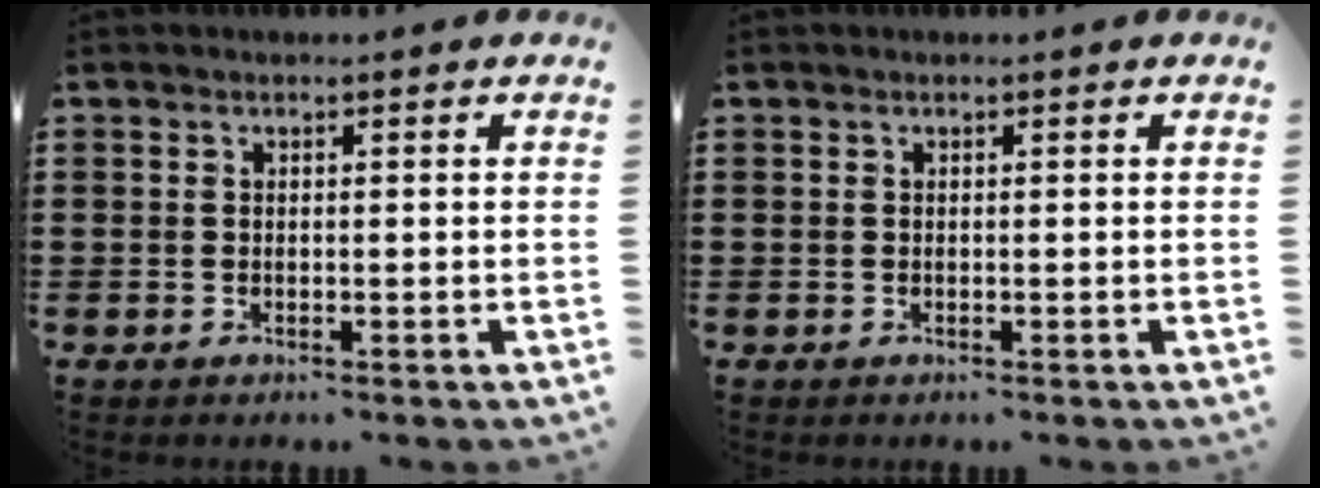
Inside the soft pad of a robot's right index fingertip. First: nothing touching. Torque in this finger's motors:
{"motor_torque": [0.00, 2.14, 0.00, 0.00]}